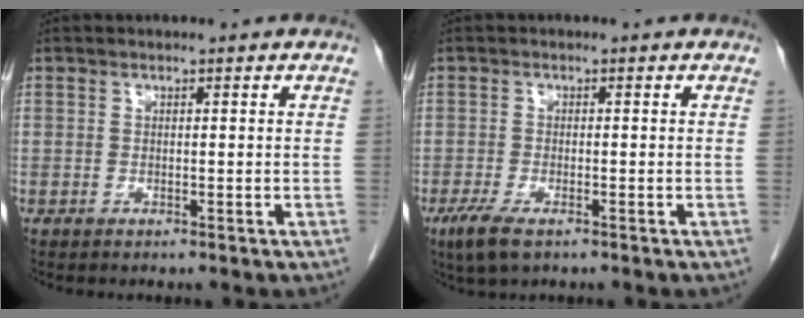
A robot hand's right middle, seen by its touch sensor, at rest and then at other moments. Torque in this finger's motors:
{"motor_torque": [0.78, -0.31, 0.03, 0.07]}